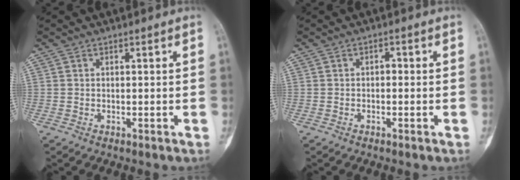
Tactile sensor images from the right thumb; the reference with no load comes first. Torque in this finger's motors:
{"motor_torque": [0.27, 0.03, 0.02, 0.12, 0.05]}